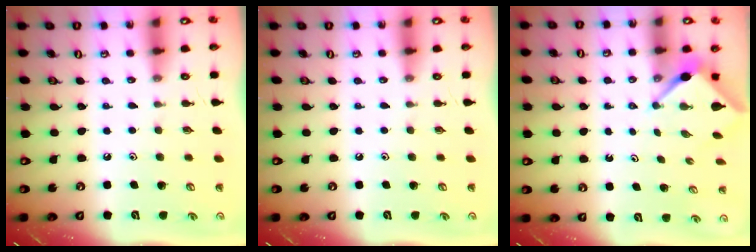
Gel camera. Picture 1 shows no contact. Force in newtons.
{"total": 0.0}
{"total": 2.6, "press": 2.6, "slide": 0.0}